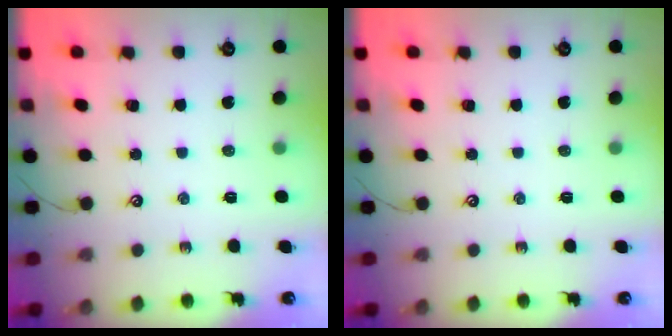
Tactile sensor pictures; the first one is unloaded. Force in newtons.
{"total": 0.0}